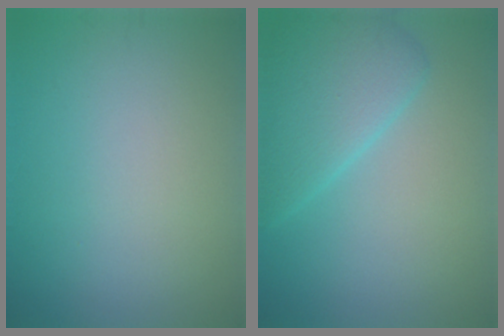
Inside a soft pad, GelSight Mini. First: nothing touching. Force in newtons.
{"total": 4.8, "press": 4.8, "slide": 0.1}